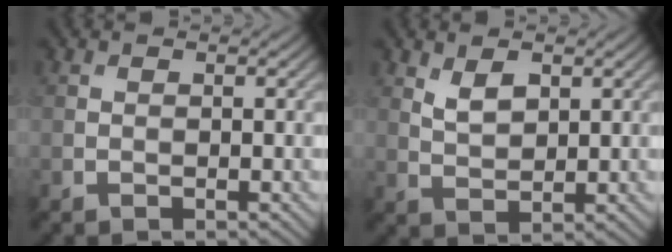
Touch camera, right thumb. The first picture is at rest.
{"total": 3.3, "force": [1.7, 1.7, 2.3], "torque": [-0.051, -0.004, 0.039]}